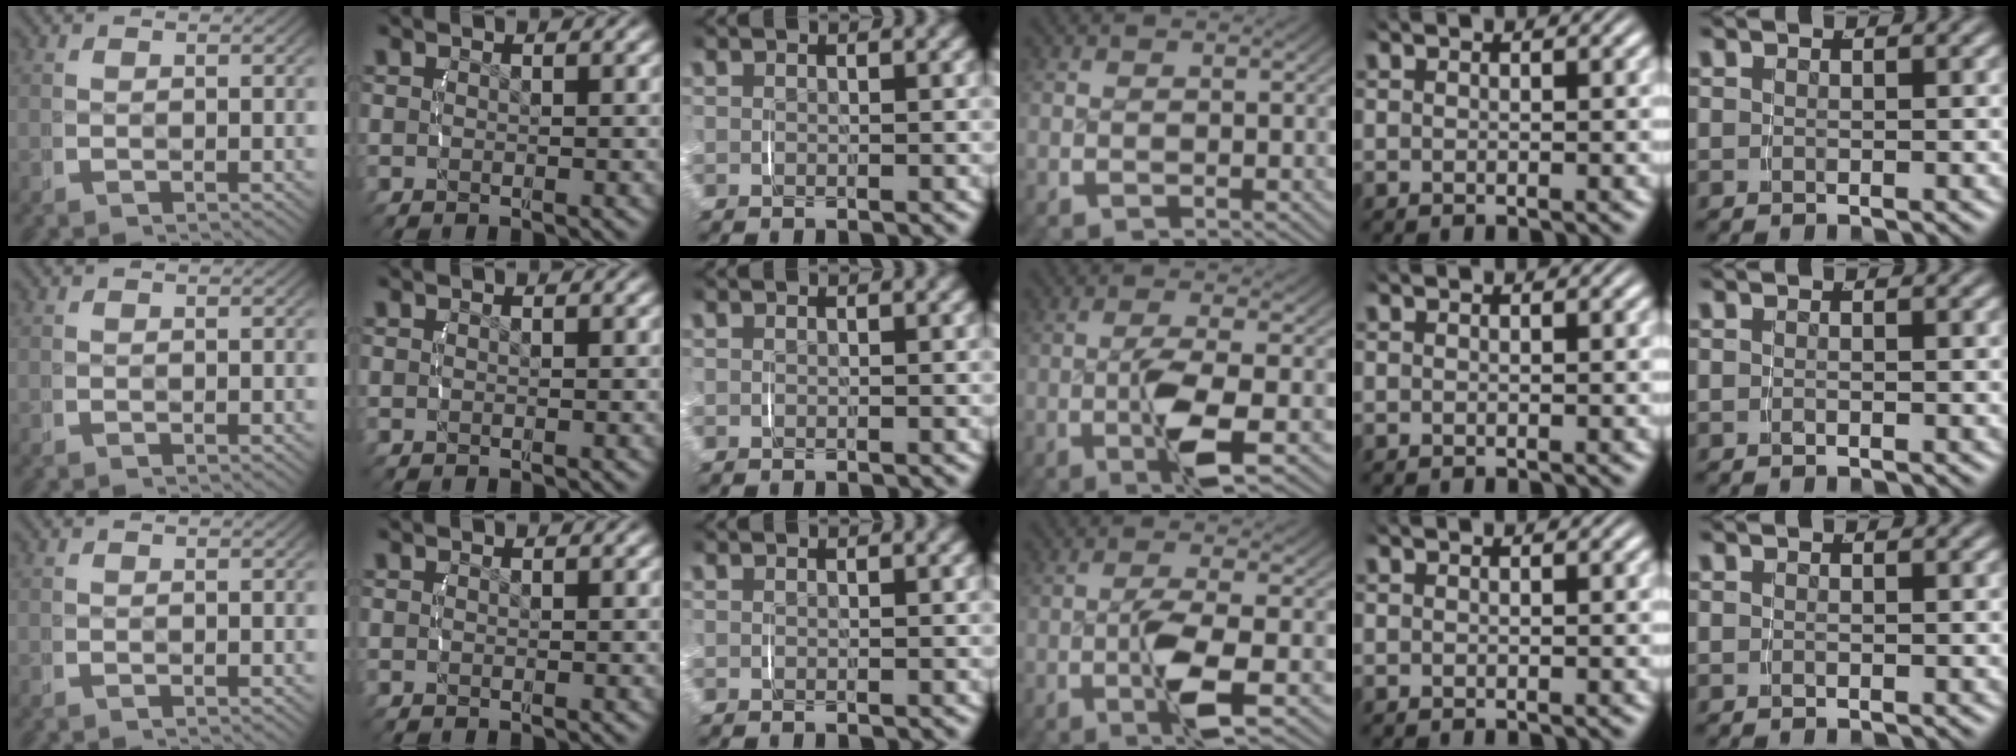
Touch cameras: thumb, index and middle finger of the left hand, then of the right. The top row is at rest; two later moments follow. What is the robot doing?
{"motion": "lift_and_place", "object": "jar lid"}